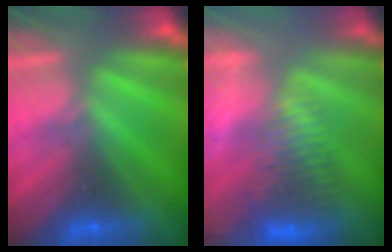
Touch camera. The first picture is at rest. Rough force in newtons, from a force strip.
{"total": 3.7}